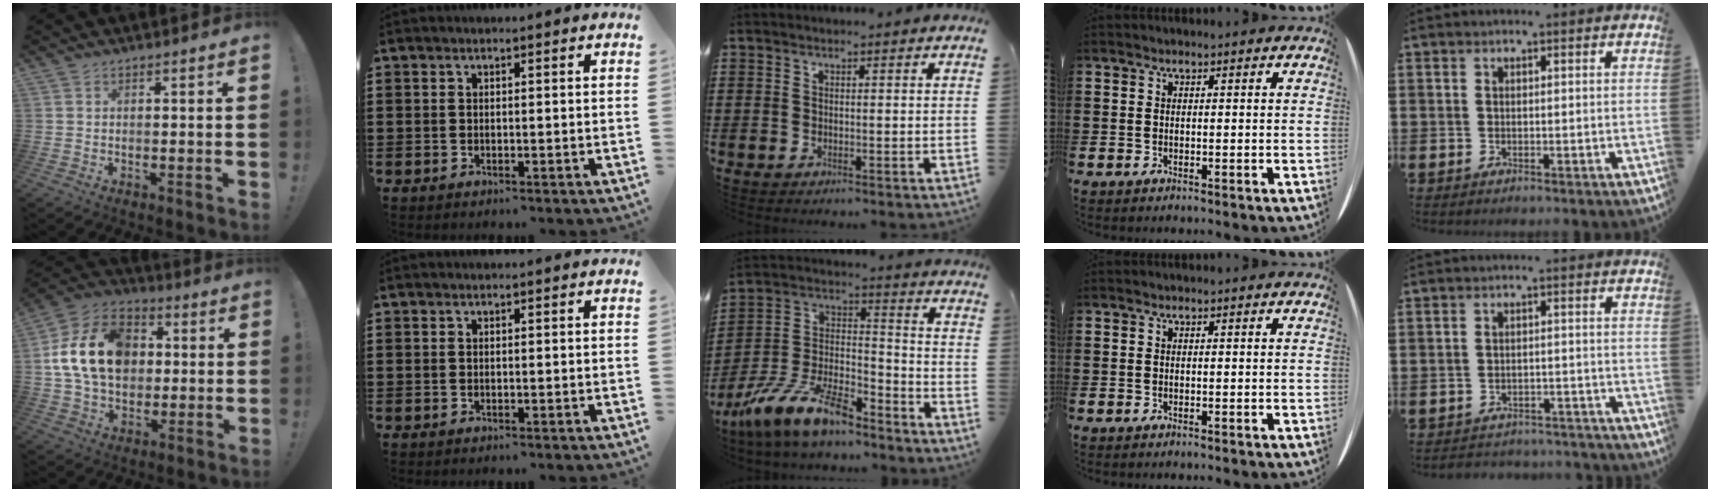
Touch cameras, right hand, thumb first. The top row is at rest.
{"thumb": {"total": 19.7, "force": [2.9, 14.6, 12.9], "torque": [-0.217, 0.007, 0.059]}, "middle": {"total": 12.3, "force": [-10.1, 2.6, 6.5], "torque": [-0.139, 0.021, -0.200]}, "little": {"total": 2.3, "force": [-2.3, 0.2, -0.3], "torque": [-0.003, 0.003, -0.050]}}